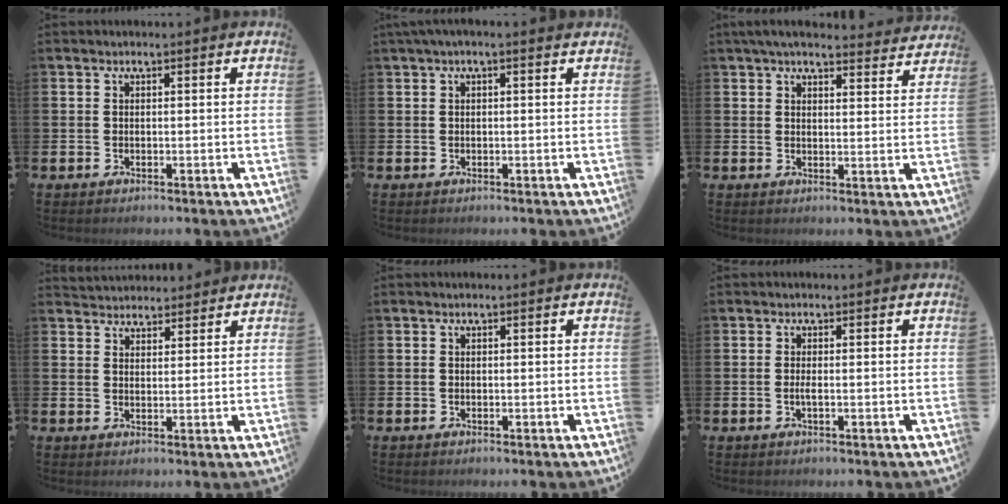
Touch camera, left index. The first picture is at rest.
{"total": 1.0, "force": [0.2, 0.1, 0.9], "torque": [-0.017, 0.002, 0.003]}
{"total": 4.7, "force": [4.4, 0.8, 1.4], "torque": [-0.028, -0.019, 0.079]}
{"total": 3.5, "force": [3.3, 1.0, -0.4], "torque": [-0.001, -0.013, 0.061]}
{"total": 0.0}
{"total": 0.9, "force": [-0.2, 0.1, 0.9], "torque": [-0.024, 0.003, -0.003]}